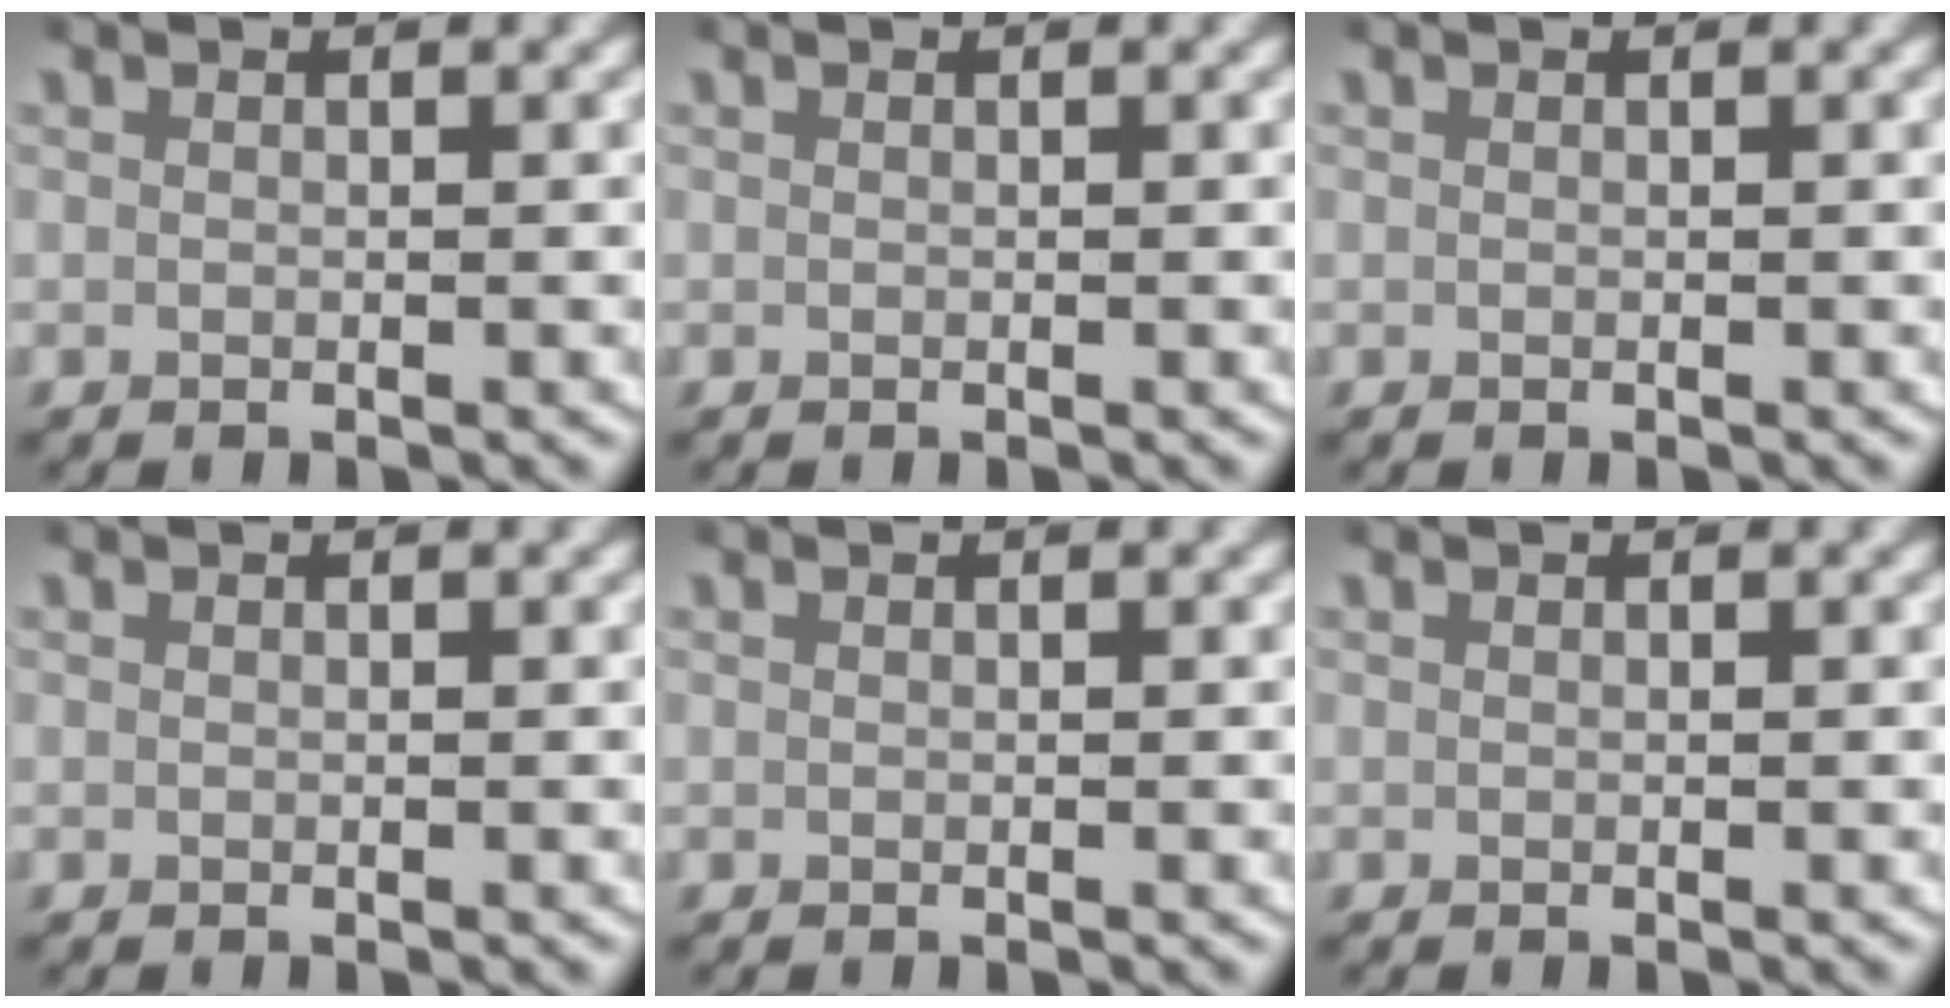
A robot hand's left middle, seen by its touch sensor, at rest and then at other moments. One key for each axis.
{"total": 0.0}
{"total": 0.0}
{"total": 0.0}
{"total": 0.0}
{"total": 0.0}